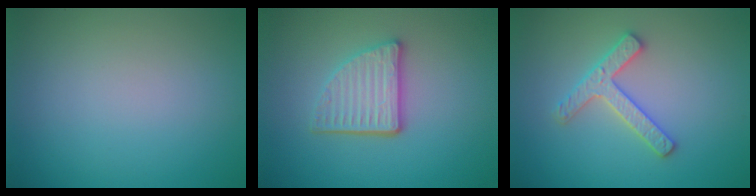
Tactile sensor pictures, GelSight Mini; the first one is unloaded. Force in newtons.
{"total": 4.0, "press": 3.2, "slide": 2.4}
{"total": 2.7, "press": 2.6, "slide": 0.5}